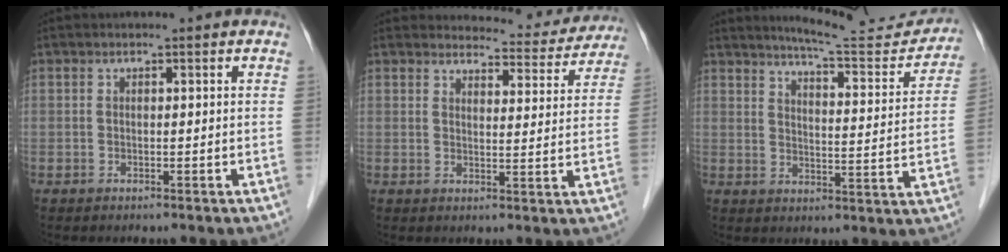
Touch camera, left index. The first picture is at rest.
{"total": 9.8, "force": [9.5, 2.4, 0.4], "torque": [0.015, -0.018, 0.094]}
{"total": 13.2, "force": [12.9, 0.7, 3.1], "torque": [-0.039, -0.038, 0.160]}